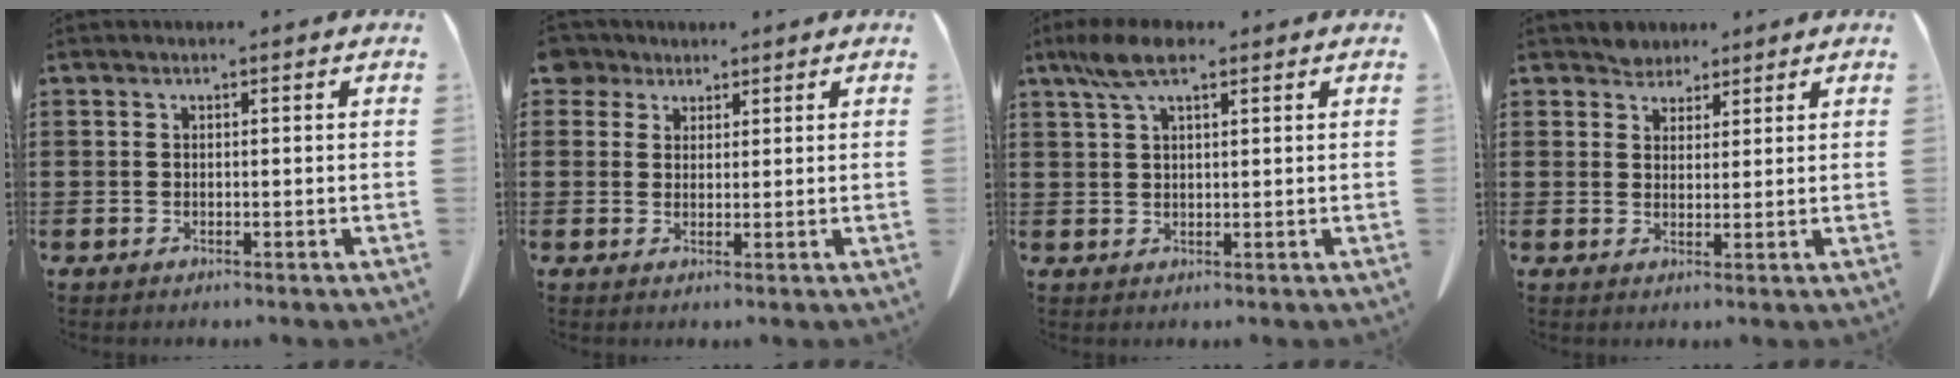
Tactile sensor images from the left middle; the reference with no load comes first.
{"total": 3.1, "force": [2.5, 1.9, 0.6], "torque": [-0.014, 0.004, 0.048]}
{"total": 5.8, "force": [3.1, 1.7, 4.6], "torque": [-0.103, 0.002, 0.055]}
{"total": 2.9, "force": [2.7, 1.0, -0.1], "torque": [-0.008, 0.001, 0.055]}